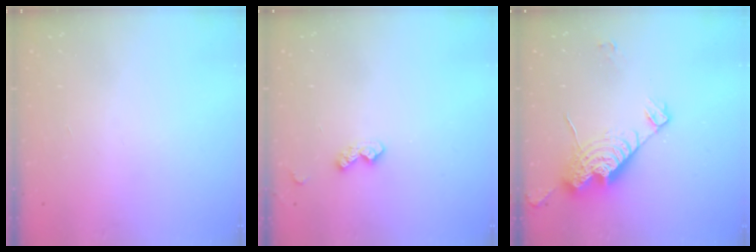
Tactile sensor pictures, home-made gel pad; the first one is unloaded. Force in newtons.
{"total": 7.7, "press": 7.6, "slide": 0.8}
{"total": 13.8, "press": 13.7, "slide": 1.3}